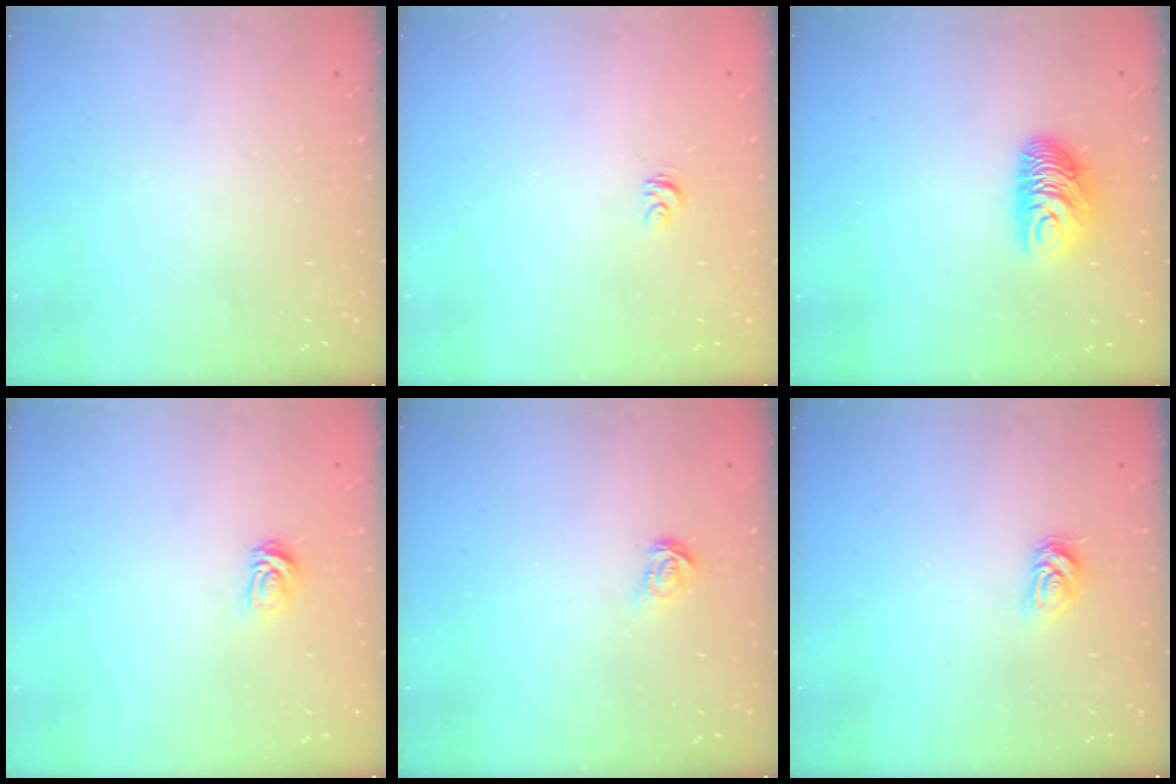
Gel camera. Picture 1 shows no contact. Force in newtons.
{"total": 3.9, "press": 3.9, "slide": 0.1}
{"total": 9.3, "press": 9.2, "slide": 0.7}
{"total": 3.9, "press": 3.9, "slide": 0.5}
{"total": 3.7, "press": 3.7, "slide": 0.3}
{"total": 5.1, "press": 5.1, "slide": 0.6}